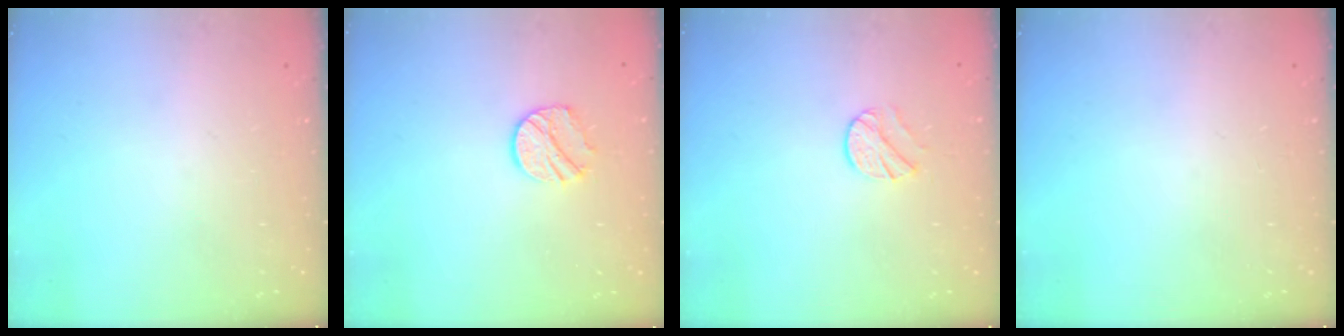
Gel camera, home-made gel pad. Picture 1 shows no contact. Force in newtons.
{"total": 8.7, "press": 8.7, "slide": 0.2}
{"total": 8.1, "press": 8.1, "slide": 0.7}
{"total": 0.0}